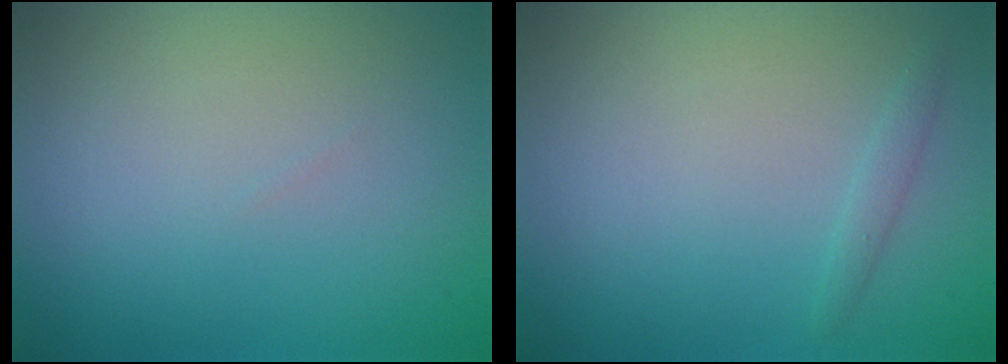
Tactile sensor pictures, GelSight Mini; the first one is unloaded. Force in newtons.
{"total": 0.8, "press": 0.8, "slide": 0.1}